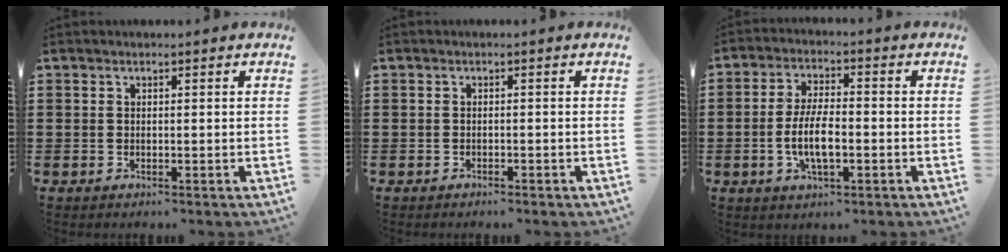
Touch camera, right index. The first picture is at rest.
{"total": 0.6, "force": [-0.6, 0.1, 0.1], "torque": [-0.005, -0.002, -0.012]}
{"total": 7.0, "force": [-1.5, 2.6, 6.3], "torque": [-0.134, -0.001, -0.034]}